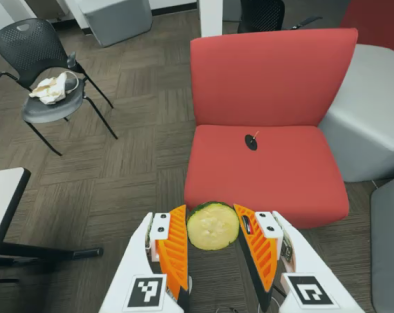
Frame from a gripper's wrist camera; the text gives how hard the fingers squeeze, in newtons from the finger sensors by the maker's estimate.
{"total": 9.3, "left": 9.5, "right": 9.2}